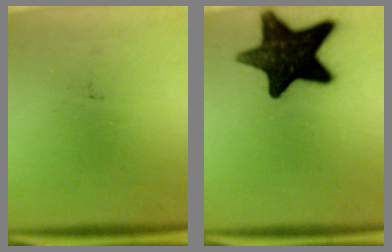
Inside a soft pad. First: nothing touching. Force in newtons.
{"total": 15.9}